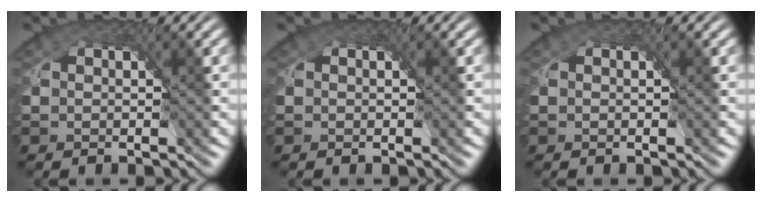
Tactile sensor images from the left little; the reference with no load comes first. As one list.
[{"total": 0.0}, {"total": 0.0}]